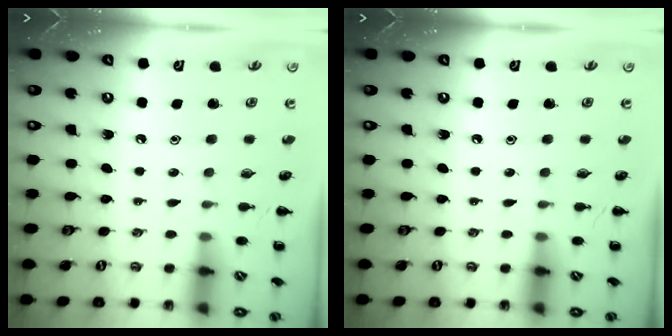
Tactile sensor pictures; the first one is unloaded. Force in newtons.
{"total": 0.0}